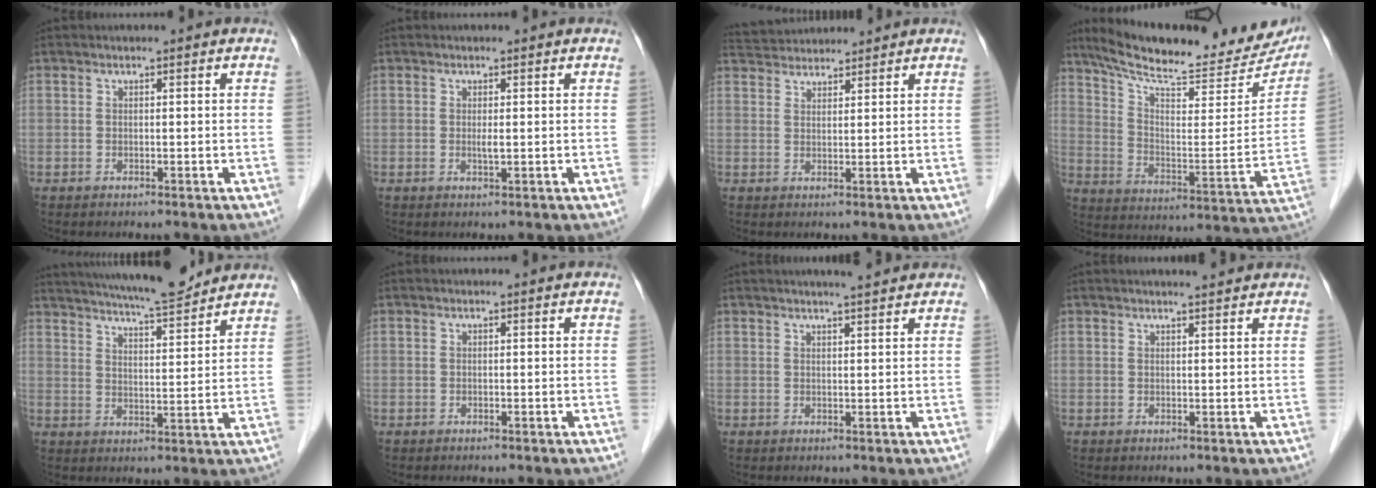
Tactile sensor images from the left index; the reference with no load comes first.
{"total": 1.0, "force": [0.2, 0.1, 1.0], "torque": [-0.023, -0.002, 0.004]}
{"total": 6.3, "force": [6.1, 0.9, 1.1], "torque": [-0.024, 0.038, 0.105]}
{"total": 25.2, "force": [22.1, 5.1, 10.9], "torque": [-0.167, -0.043, 0.299]}
{"total": 13.4, "force": [12.2, 0.7, 5.5], "torque": [-0.093, 0.002, 0.183]}
{"total": 0.0}
{"total": 4.2, "force": [3.8, 0.1, 2.0], "torque": [-0.031, 0.012, 0.050]}
{"total": 2.7, "force": [2.5, 0.1, 1.0], "torque": [-0.017, 0.005, 0.034]}